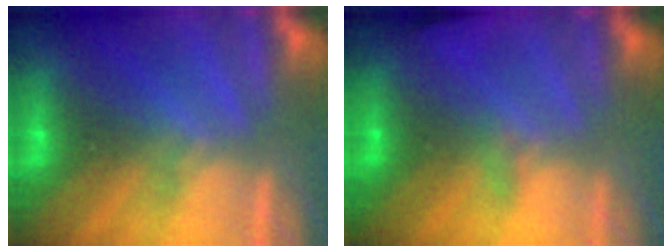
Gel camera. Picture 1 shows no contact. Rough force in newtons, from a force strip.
{"total": 2.9}